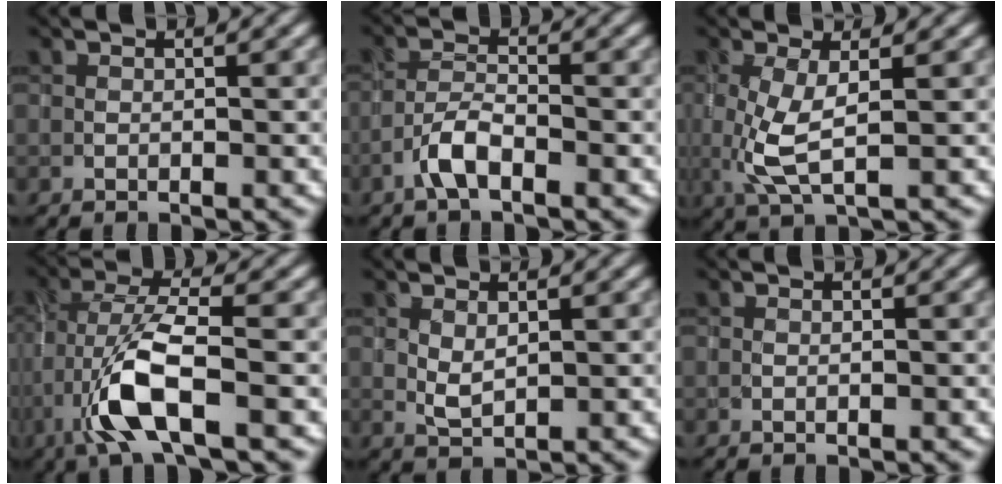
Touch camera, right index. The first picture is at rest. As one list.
[{"total": 3.0, "force": [-1.8, 0.8, 2.2], "torque": [-0.047, 0.005, -0.043]}, {"total": 3.8, "force": [0.1, 1.1, 3.6], "torque": [-0.088, -0.005, 0.002]}, {"total": 6.4, "force": [-2.8, 1.7, 5.5], "torque": [-0.118, 0.004, -0.059]}, {"total": 1.5, "force": [0.5, 0.7, 1.2], "torque": [-0.030, -0.003, 0.015]}, {"total": 0.0}]